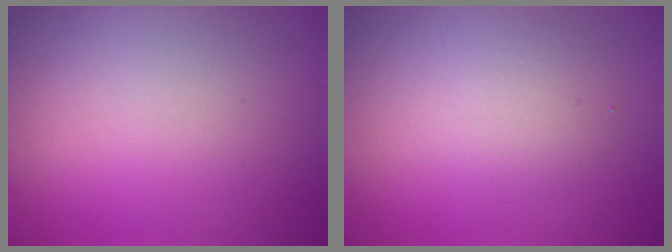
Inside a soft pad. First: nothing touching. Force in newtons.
{"total": 2.3, "press": 2.3, "slide": 0.2}